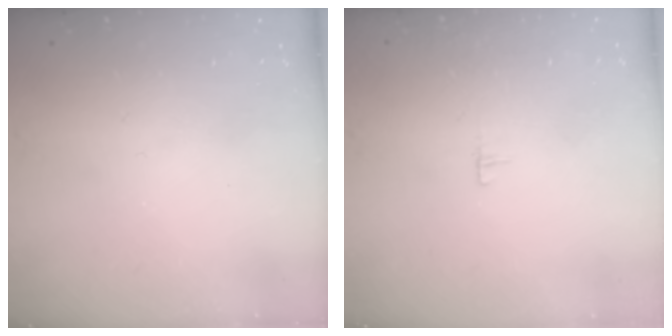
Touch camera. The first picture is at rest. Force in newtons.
{"total": 3.1, "press": 3.1, "slide": 0.2}